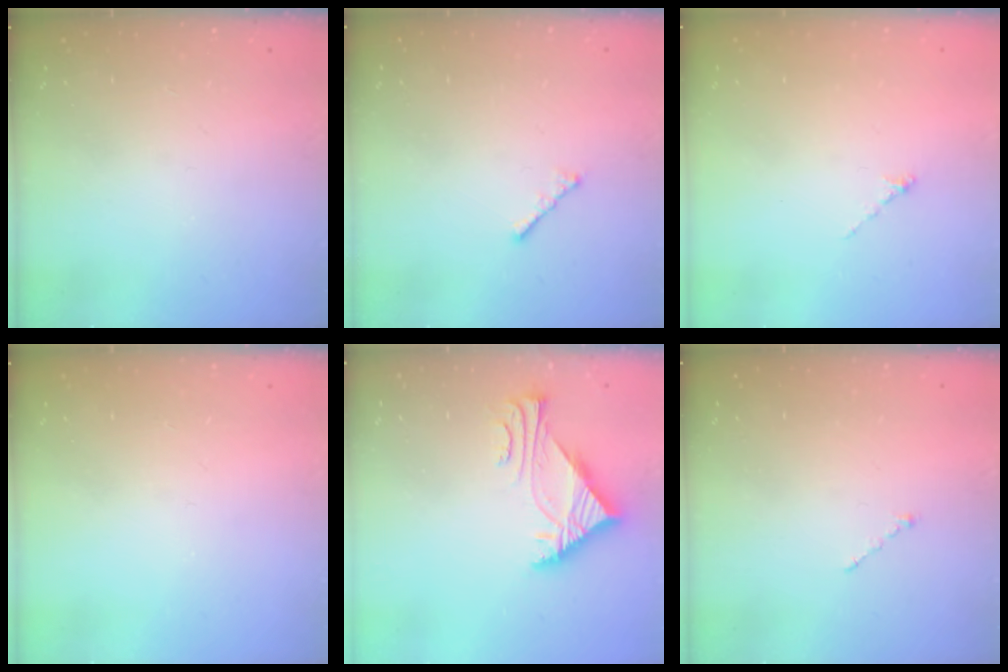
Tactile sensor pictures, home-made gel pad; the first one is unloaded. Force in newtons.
{"total": 1.7, "press": 1.6, "slide": 0.5}
{"total": 0.0}
{"total": 0.0}
{"total": 5.8, "press": 5.7, "slide": 0.8}
{"total": 1.0, "press": 0.9, "slide": 0.3}